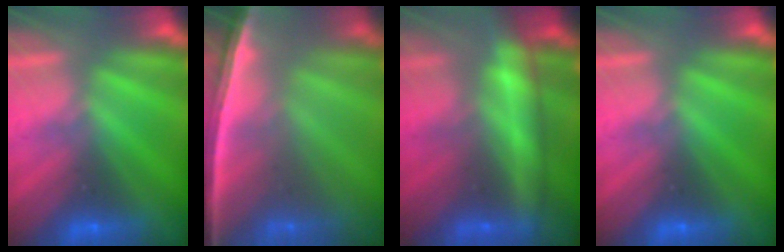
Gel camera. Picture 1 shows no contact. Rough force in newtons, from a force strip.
{"total": 7.1}
{"total": 8.0}
{"total": 0.0}